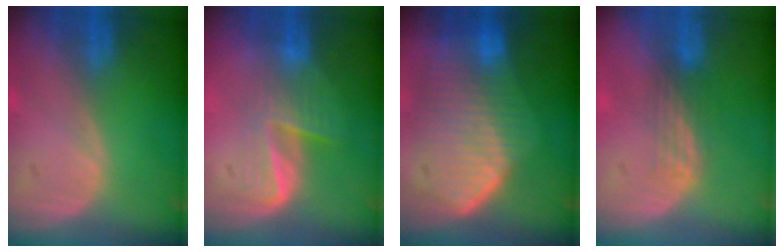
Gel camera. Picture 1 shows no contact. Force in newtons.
{"total": 5.9, "press": 5.3, "slide": 2.6}
{"total": 10.9, "press": 9.5, "slide": 5.3}
{"total": 3.2, "press": 2.6, "slide": 1.8}